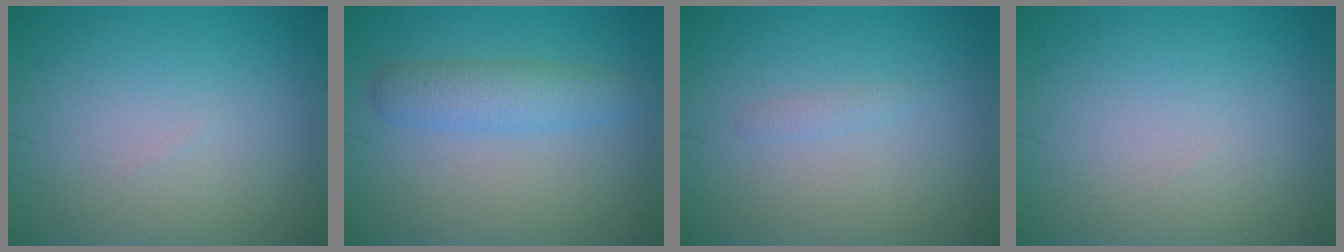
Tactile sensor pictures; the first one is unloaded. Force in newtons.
{"total": 2.9, "press": 2.9, "slide": 0.1}
{"total": 0.6, "press": 0.6, "slide": 0.1}
{"total": 0.0}